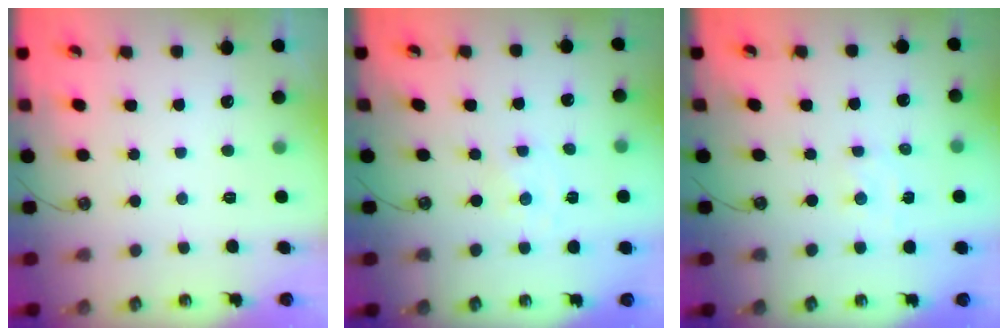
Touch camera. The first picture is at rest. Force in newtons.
{"total": 0.0}
{"total": 2.0, "press": 1.9, "slide": 0.3}